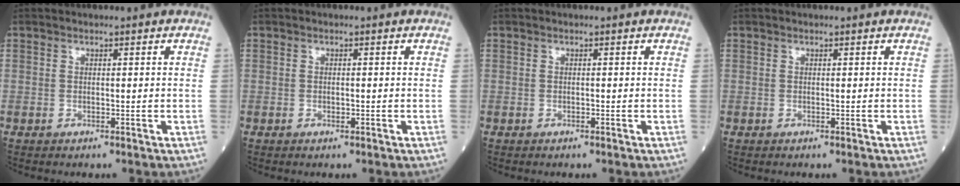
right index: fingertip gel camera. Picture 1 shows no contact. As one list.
[{"total": 0.7, "force": [-0.4, 0.1, 0.6], "torque": [-0.009, -0.002, -0.005]}, {"total": 0.0}, {"total": 0.0}]